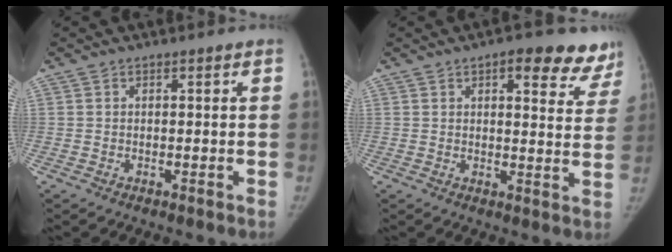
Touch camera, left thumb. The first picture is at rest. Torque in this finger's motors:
{"motor_torque": [0.01, 0.02, 0.70, -0.50, -0.03]}